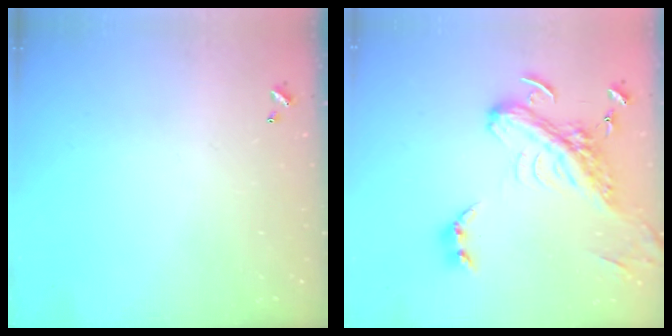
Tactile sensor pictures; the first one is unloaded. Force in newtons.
{"total": 9.5, "press": 9.3, "slide": 2.2}